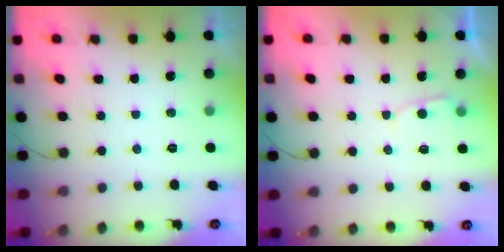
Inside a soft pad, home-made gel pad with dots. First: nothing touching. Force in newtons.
{"total": 2.7, "press": 2.7, "slide": 0.3}